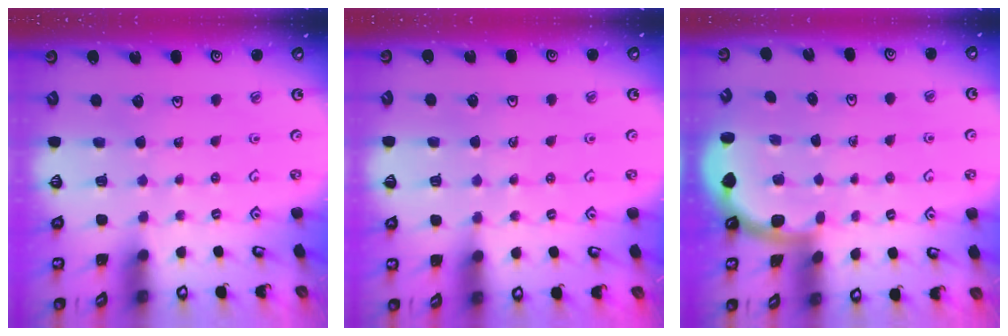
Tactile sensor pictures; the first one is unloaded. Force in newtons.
{"total": 3.3, "press": 3.3, "slide": 0.5}
{"total": 2.2, "press": 2.2, "slide": 0.1}